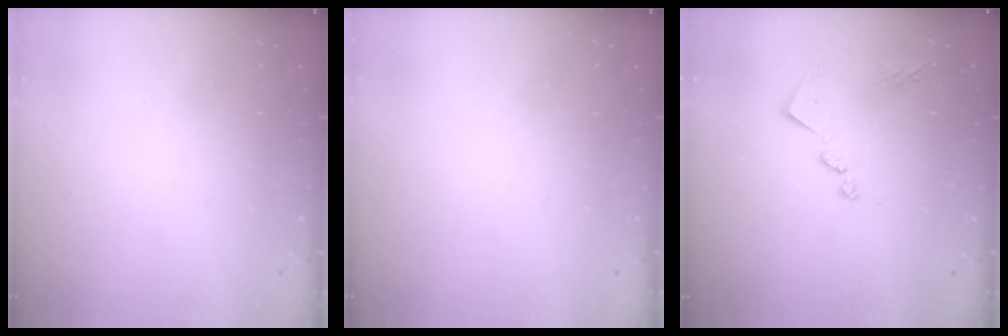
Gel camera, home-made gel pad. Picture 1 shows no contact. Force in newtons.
{"total": 0.0}
{"total": 11.2, "press": 11.2, "slide": 0.1}